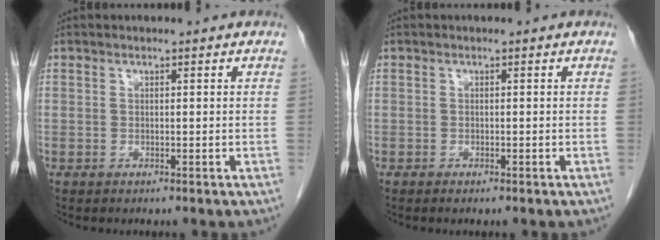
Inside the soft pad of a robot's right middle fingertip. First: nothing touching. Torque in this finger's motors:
{"motor_torque": [-0.49, -0.18, -0.08, -0.01]}